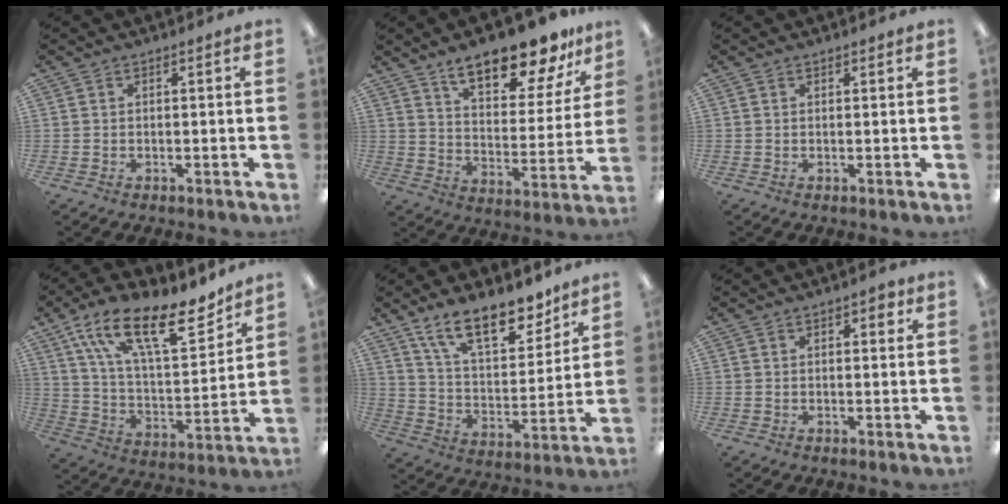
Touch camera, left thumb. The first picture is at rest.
{"total": 17.1, "force": [13.8, 5.3, 8.5], "torque": [-0.131, -0.086, 0.234]}
{"total": 0.6, "force": [0.5, 0.3, 0.1], "torque": [0.007, -0.002, 0.008]}
{"total": 22.2, "force": [14.7, 8.3, 14.5], "torque": [-0.246, -0.078, 0.252]}
{"total": 17.3, "force": [12.7, 6.8, 9.6], "torque": [-0.161, -0.068, 0.221]}
{"total": 2.3, "force": [1.1, 1.2, 1.5], "torque": [-0.016, -0.002, 0.016]}